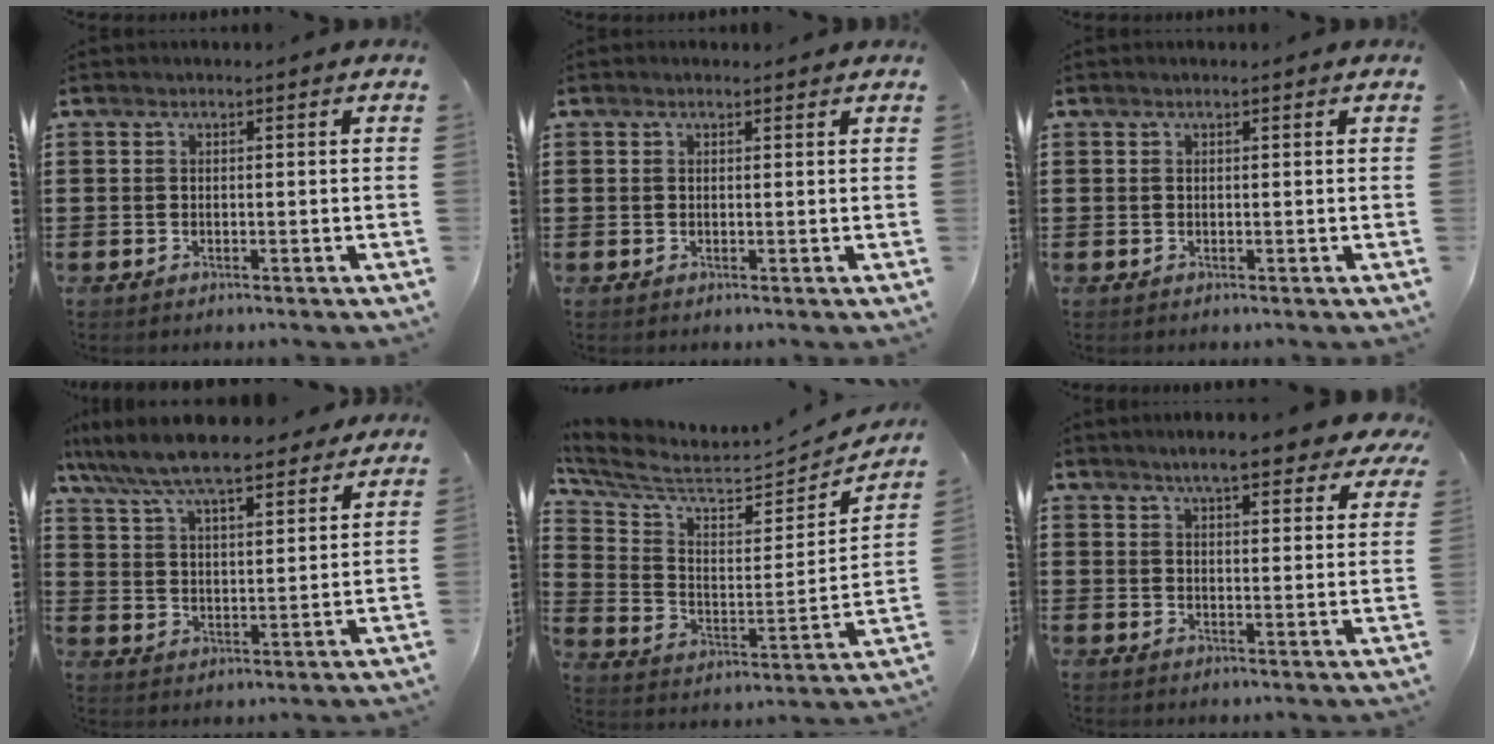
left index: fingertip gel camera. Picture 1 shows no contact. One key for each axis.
{"total": 0.6, "fx": 0.5, "fy": 0.2, "fz": 0.2, "tx": -0.006, "ty": 0.001, "tz": 0.009}
{"total": 0.0}
{"total": 8.9, "fx": 8.0, "fy": 1.1, "fz": 3.6, "tx": -0.104, "ty": -0.036, "tz": 0.141}
{"total": 5.9, "fx": 4.9, "fy": 1.5, "fz": 2.8, "tx": -0.083, "ty": -0.050, "tz": 0.082}
{"total": 6.6, "fx": 5.6, "fy": 1.1, "fz": 3.3, "tx": -0.065, "ty": -0.017, "tz": 0.097}